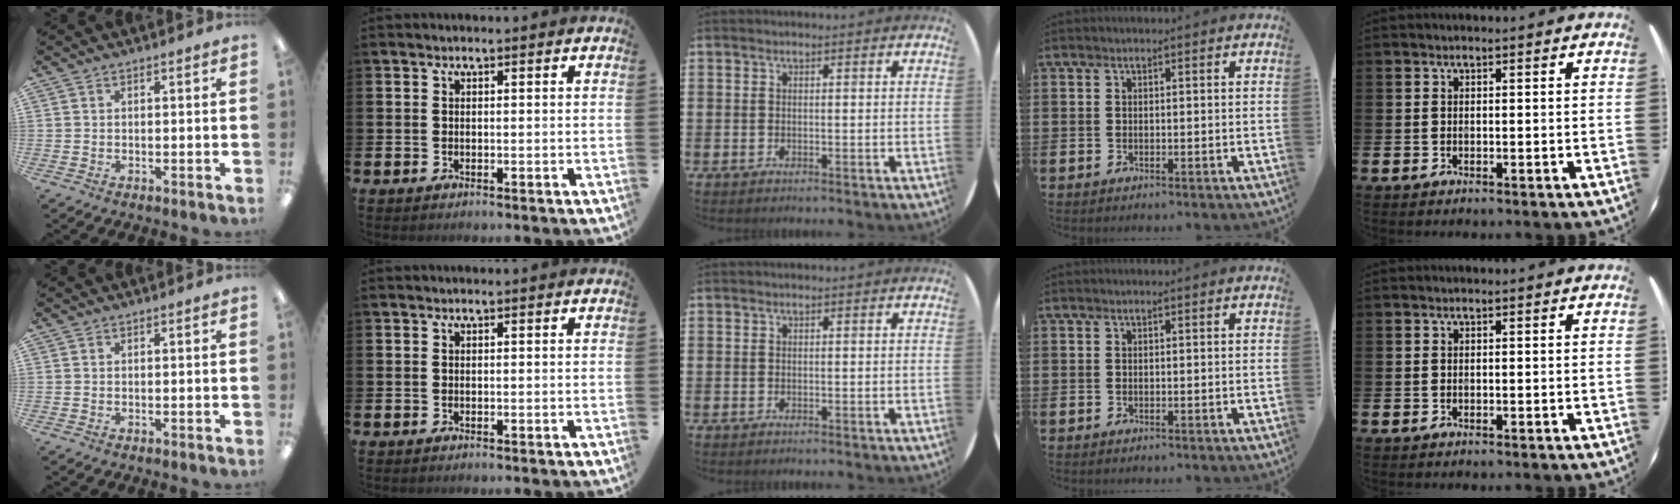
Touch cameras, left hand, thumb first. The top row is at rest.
{}